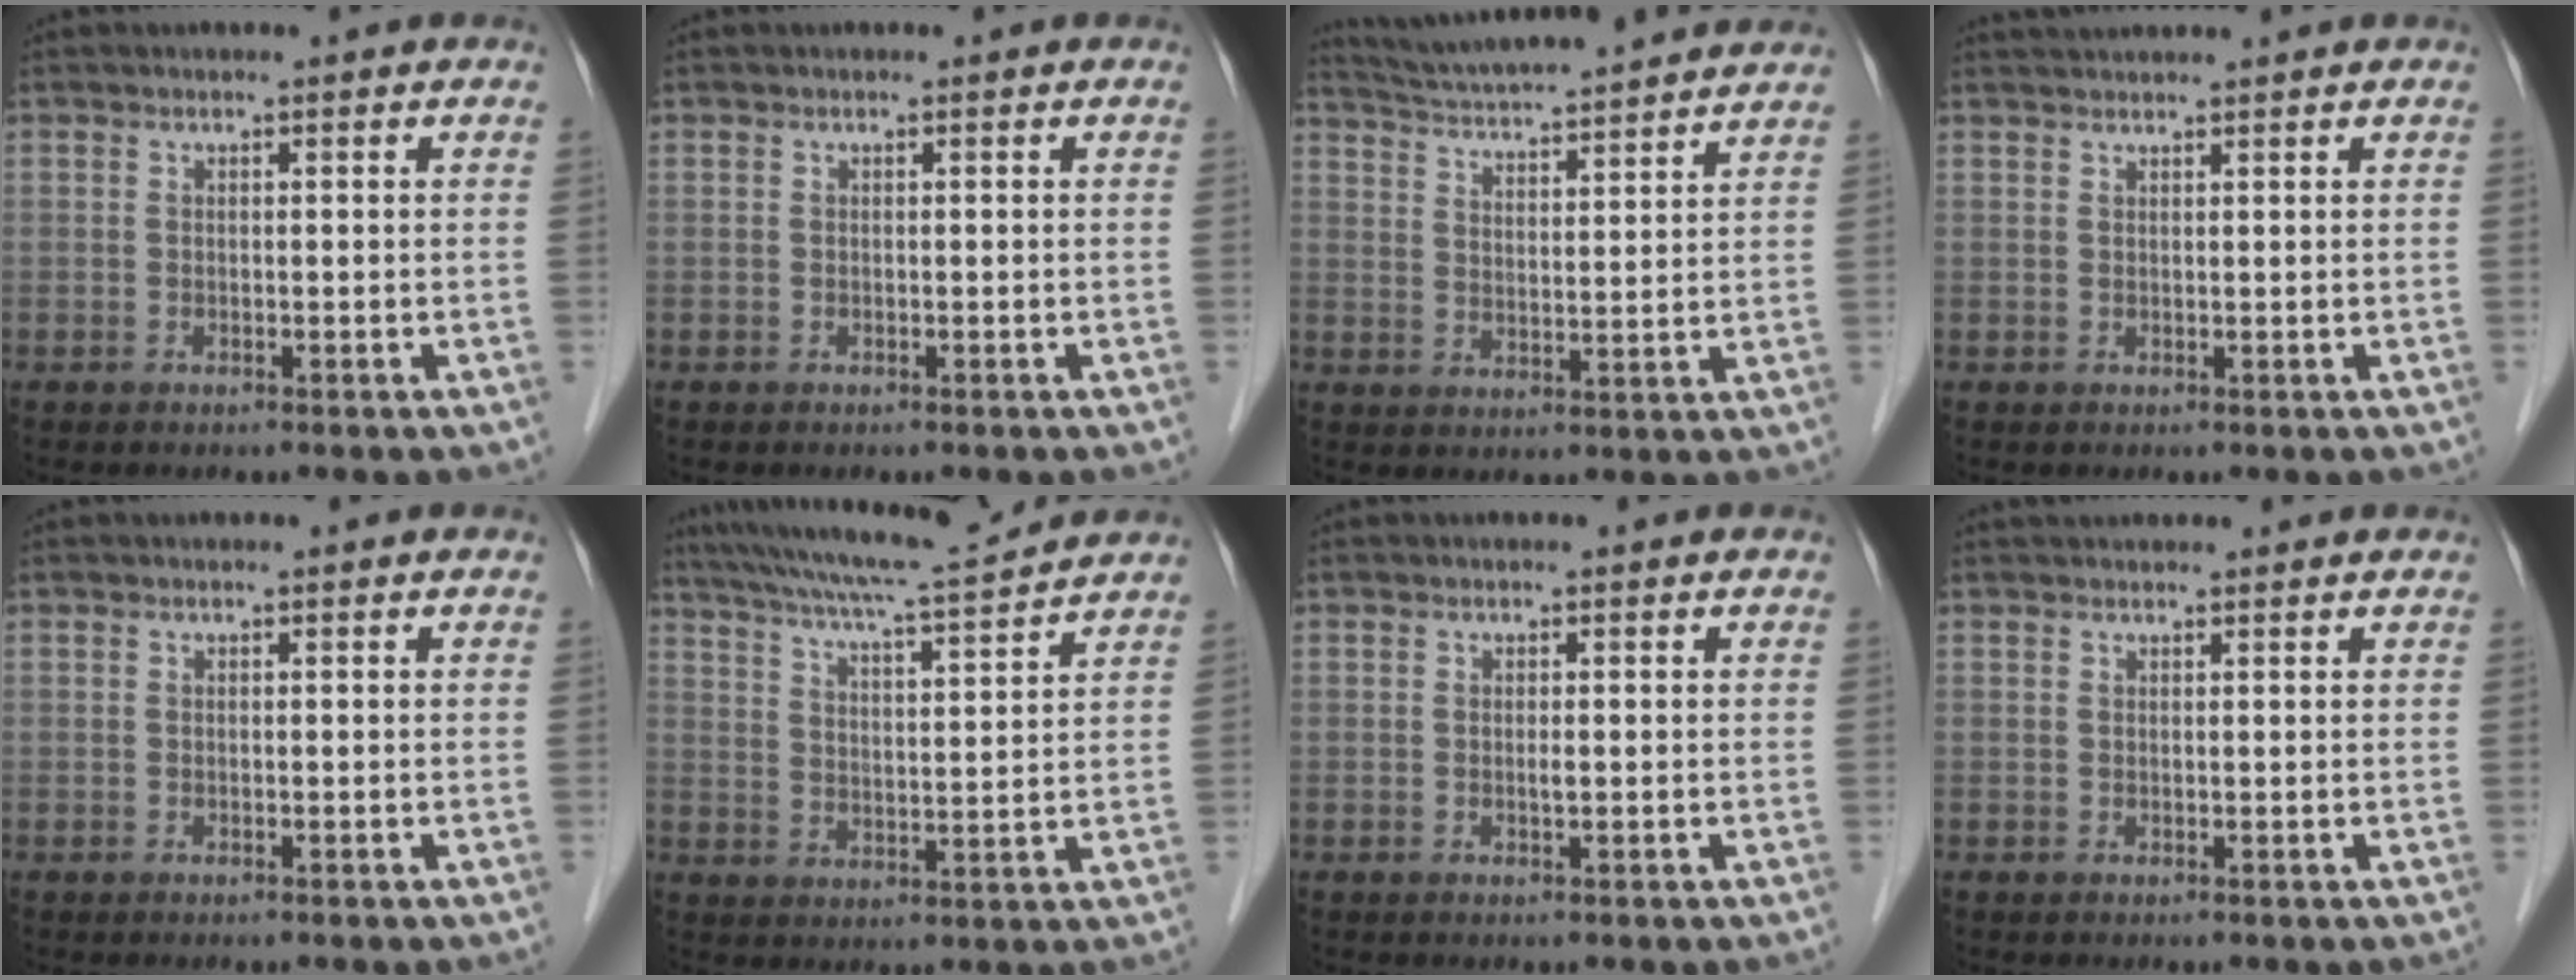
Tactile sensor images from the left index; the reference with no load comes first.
{"total": 0.0}
{"total": 17.6, "force": [16.1, 0.7, 7.0], "torque": [-0.122, 0.026, 0.232]}
{"total": 3.7, "force": [3.4, -0.6, 1.1], "torque": [-0.011, 0.030, 0.058]}
{"total": 0.0}
{"total": 14.2, "force": [12.9, -0.3, 5.9], "torque": [-0.112, 0.017, 0.196]}
{"total": 0.5, "force": [0.1, 0.0, 0.5], "torque": [-0.012, -0.001, 0.000]}
{"total": 4.2, "force": [4.0, 0.5, 1.2], "torque": [-0.013, 0.035, 0.051]}